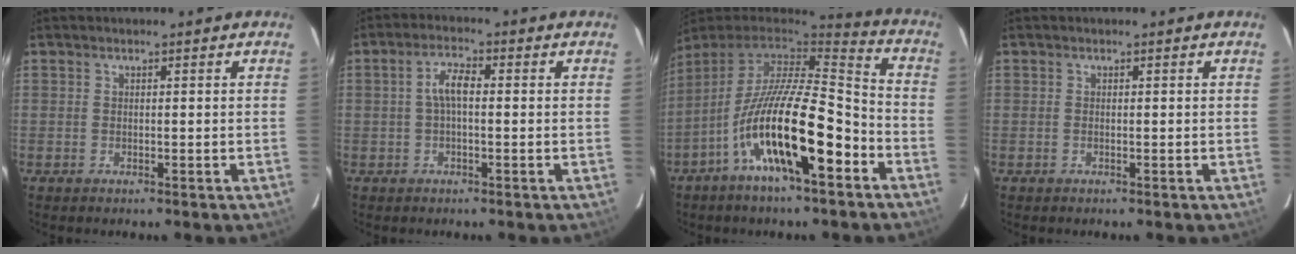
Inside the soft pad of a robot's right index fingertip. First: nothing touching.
{"total": 3.9, "force": [-0.1, 1.4, 3.6], "torque": [-0.073, 0.012, -0.003]}
{"total": 20.2, "force": [-9.2, 5.2, 17.2], "torque": [-0.292, -0.024, -0.168]}
{"total": 0.0}